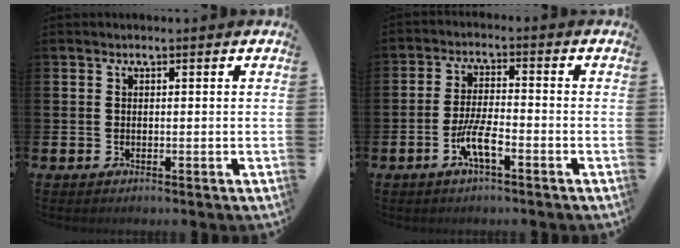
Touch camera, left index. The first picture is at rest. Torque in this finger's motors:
{"motor_torque": [0.42, 0.12, 0.17, 0.21]}